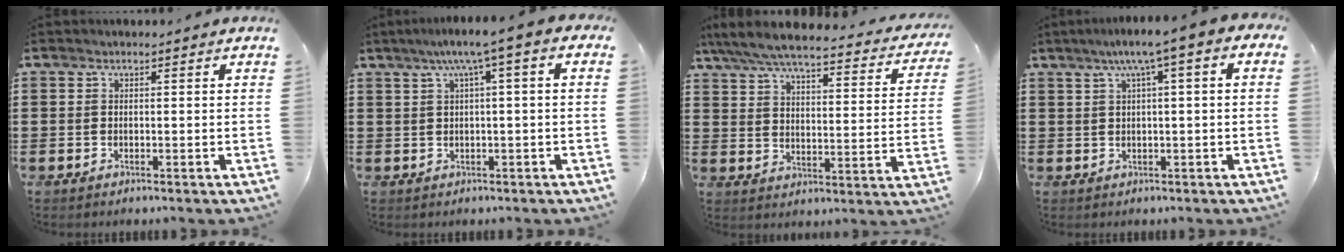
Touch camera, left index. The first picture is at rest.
{"total": 4.4, "force": [0.8, 0.0, 4.3], "torque": [-0.082, 0.000, 0.006]}
{"total": 6.4, "force": [5.6, 0.6, 3.0], "torque": [-0.083, -0.035, 0.094]}
{"total": 4.3, "force": [1.1, 0.1, 4.1], "torque": [-0.080, 0.000, 0.012]}